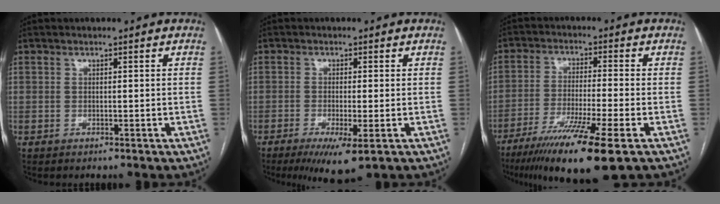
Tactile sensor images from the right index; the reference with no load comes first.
{"total": 6.2, "force": [-3.1, 0.7, 5.4], "torque": [-0.089, -0.017, -0.047]}
{"total": 13.8, "force": [-8.4, -0.1, 11.0], "torque": [-0.198, -0.039, -0.143]}